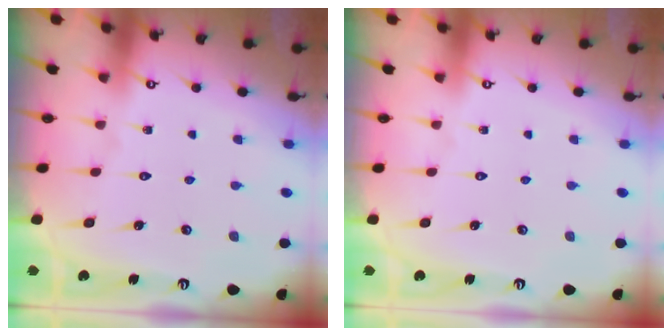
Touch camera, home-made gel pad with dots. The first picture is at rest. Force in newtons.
{"total": 0.0}